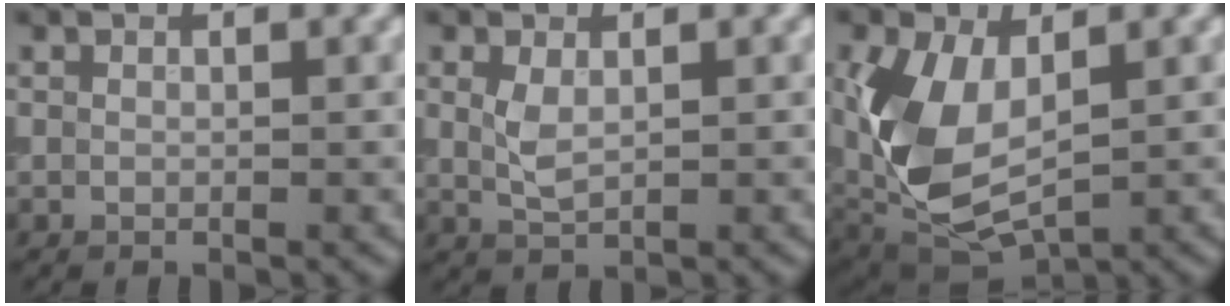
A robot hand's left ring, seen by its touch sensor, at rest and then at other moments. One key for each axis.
{"total": 2.0, "fx": 0.5, "fy": 1.0, "fz": 1.6, "tx": -0.040, "ty": 0.000, "tz": 0.013}
{"total": 9.2, "fx": 0.6, "fy": 5.4, "fz": 7.5, "tx": -0.185, "ty": -0.010, "tz": 0.014}